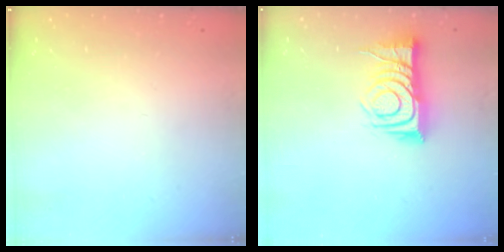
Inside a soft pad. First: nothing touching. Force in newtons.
{"total": 11.9, "press": 11.9, "slide": 0.6}